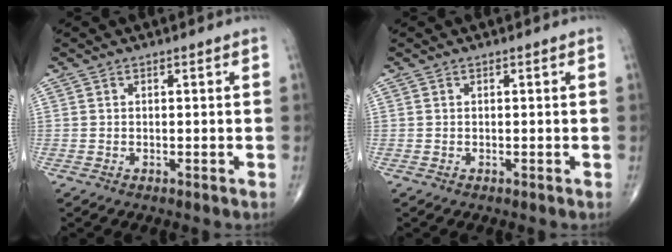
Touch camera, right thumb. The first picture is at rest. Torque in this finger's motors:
{"motor_torque": [0.11, 0.11, 0.00, 0.00, 0.02]}